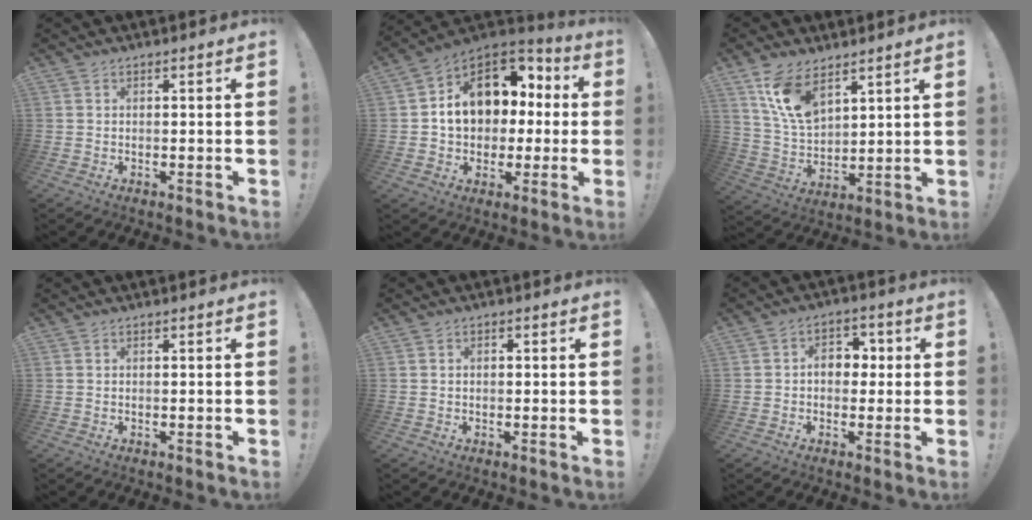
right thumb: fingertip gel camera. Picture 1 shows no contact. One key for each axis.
{"total": 15.1, "fx": 3.1, "fy": 11.7, "fz": 9.0, "tx": -0.127, "ty": -0.007, "tz": 0.067}
{"total": 12.6, "fx": 8.1, "fy": 6.4, "fz": 7.3, "tx": -0.151, "ty": -0.035, "tz": 0.156}
{"total": 0.0}
{"total": 1.1, "fx": -0.2, "fy": 0.7, "fz": 0.8, "tx": -0.010, "ty": 0.001, "tz": -0.005}
{"total": 7.7, "fx": 0.4, "fy": 5.6, "fz": 5.3, "tx": -0.073, "ty": 0.013, "tz": 0.006}